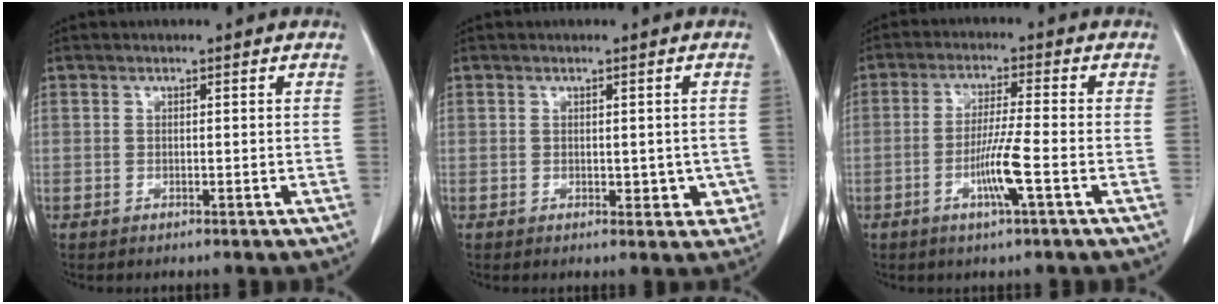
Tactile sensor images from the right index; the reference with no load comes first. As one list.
[{"total": 3.5, "force": [-0.5, 2.1, 2.7], "torque": [-0.016, 0.002, 0.000]}, {"total": 6.5, "force": [-2.3, -0.5, 6.1], "torque": [-0.117, -0.009, -0.045]}]